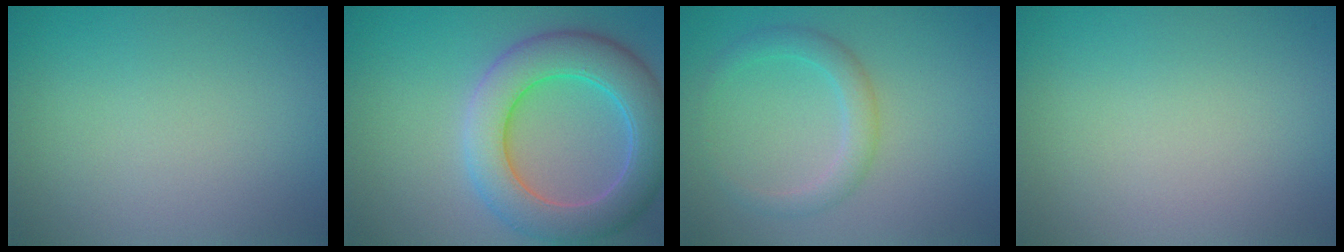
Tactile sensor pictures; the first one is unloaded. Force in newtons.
{"total": 7.9, "press": 7.9, "slide": 0.3}
{"total": 2.4, "press": 2.4, "slide": 0.2}
{"total": 0.0}